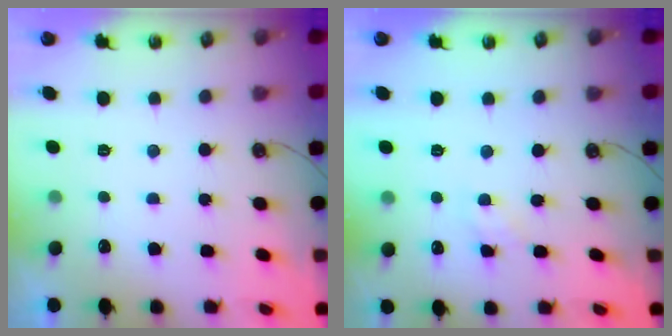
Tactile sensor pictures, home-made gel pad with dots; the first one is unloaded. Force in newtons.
{"total": 1.4, "press": 1.4, "slide": 0.2}